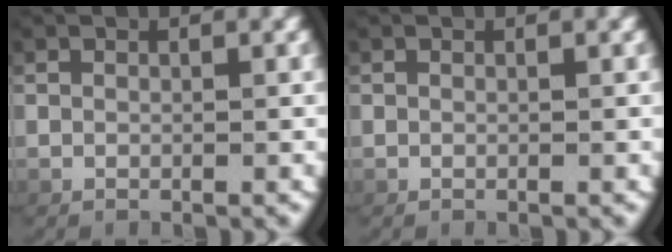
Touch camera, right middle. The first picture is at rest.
{"total": 0.0}